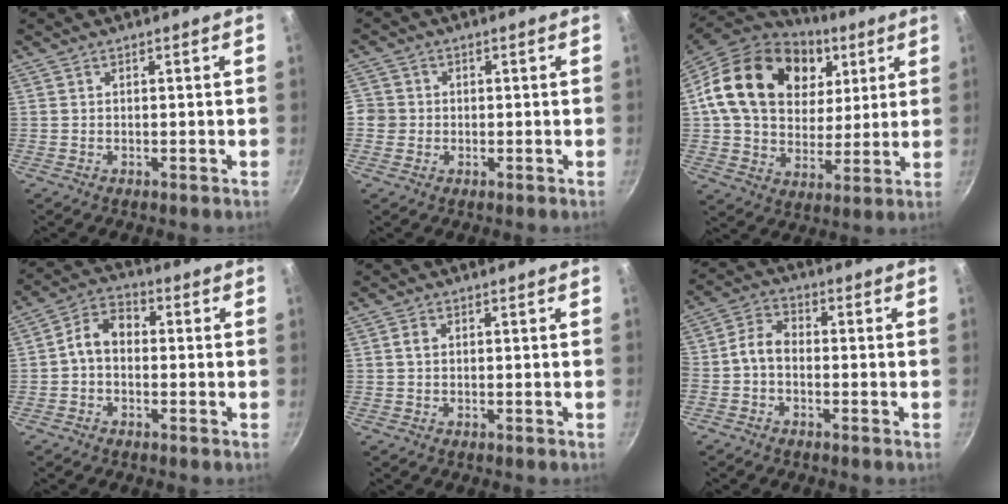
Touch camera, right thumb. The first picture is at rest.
{"total": 3.7, "force": [-0.6, 3.5, 0.8], "torque": [0.005, 0.011, -0.015]}
{"total": 24.8, "force": [8.1, 18.1, 14.9], "torque": [-0.245, -0.006, 0.138]}
{"total": 6.6, "force": [-0.5, 4.8, 4.5], "torque": [-0.067, 0.028, -0.026]}
{"total": 1.4, "force": [0.2, 1.1, 0.9], "torque": [-0.014, 0.005, 0.003]}
{"total": 5.2, "force": [-1.5, 3.4, 3.6], "torque": [-0.073, 0.033, -0.041]}